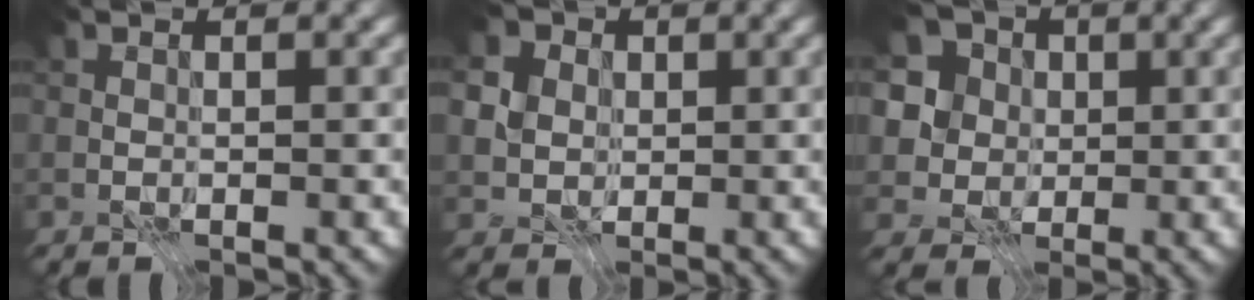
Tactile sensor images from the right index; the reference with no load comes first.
{"total": 12.2, "force": [4.5, 9.8, 5.6], "torque": [-0.130, 0.029, 0.064]}
{"total": 8.5, "force": [3.0, 6.8, 4.0], "torque": [-0.079, 0.010, 0.030]}